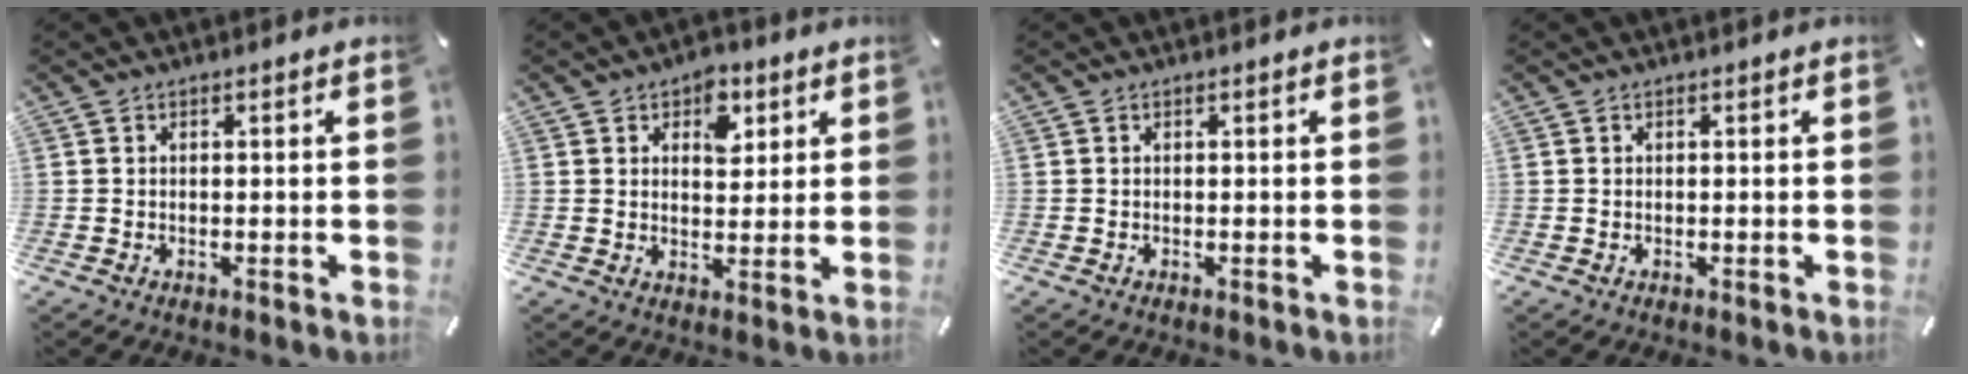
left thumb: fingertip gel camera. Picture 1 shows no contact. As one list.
[{"total": 6.0, "force": [2.9, 4.1, 3.4], "torque": [-0.028, -0.008, 0.042]}, {"total": 0.0}, {"total": 0.0}]